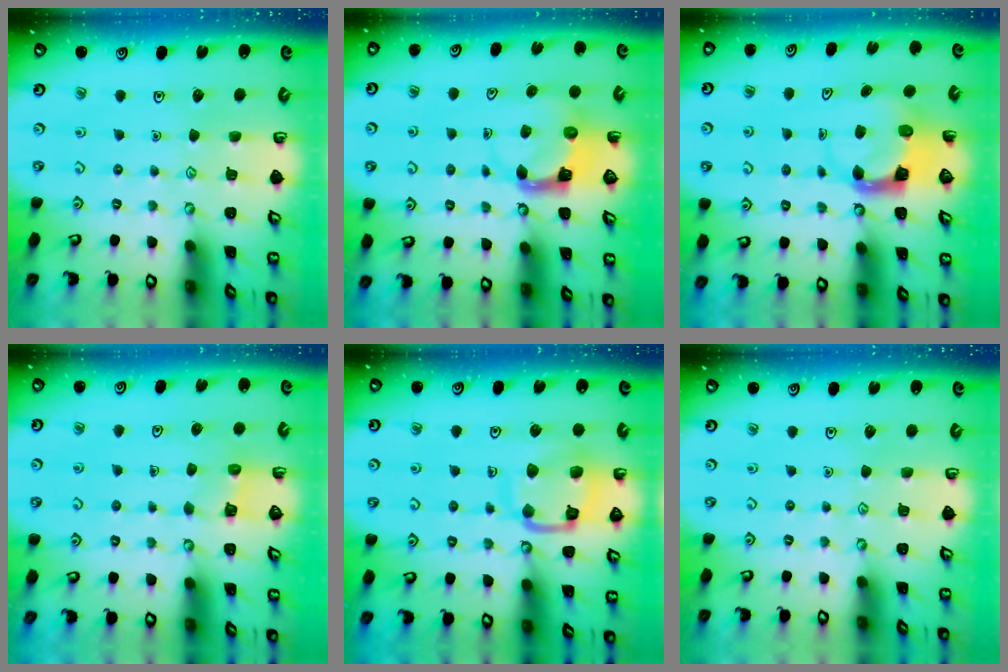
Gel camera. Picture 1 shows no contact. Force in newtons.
{"total": 3.8, "press": 3.8, "slide": 0.6}
{"total": 3.7, "press": 3.6, "slide": 0.5}
{"total": 2.5, "press": 2.5, "slide": 0.1}
{"total": 13.4, "press": 13.3, "slide": 1.4}
{"total": 0.0}